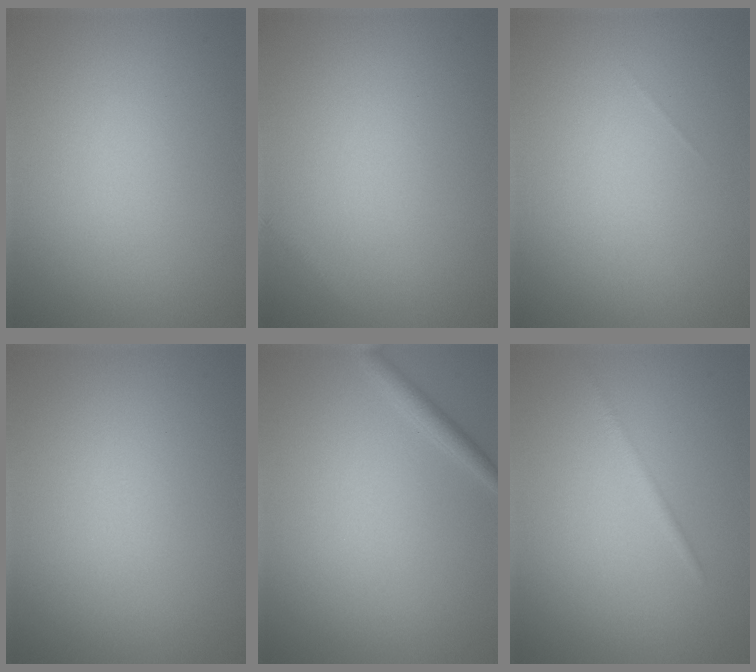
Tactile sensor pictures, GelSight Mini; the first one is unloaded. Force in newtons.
{"total": 0.5, "press": 0.5, "slide": 0.0}
{"total": 0.0}
{"total": 0.0}
{"total": 1.4, "press": 1.4, "slide": 0.1}
{"total": 1.0, "press": 1.0, "slide": 0.0}